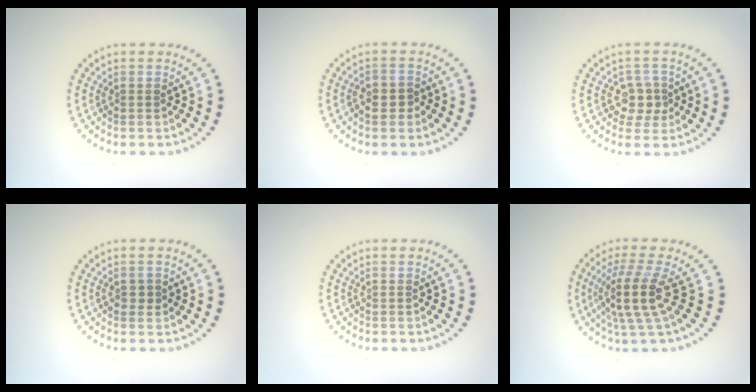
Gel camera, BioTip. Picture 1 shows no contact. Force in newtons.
{"total": 2.1, "press": 2.0, "slide": 0.6}
{"total": 2.5, "press": 2.2, "slide": 1.1}
{"total": 1.1, "press": 1.1, "slide": 0.2}
{"total": 0.0}
{"total": 4.5, "press": 3.3, "slide": 3.0}